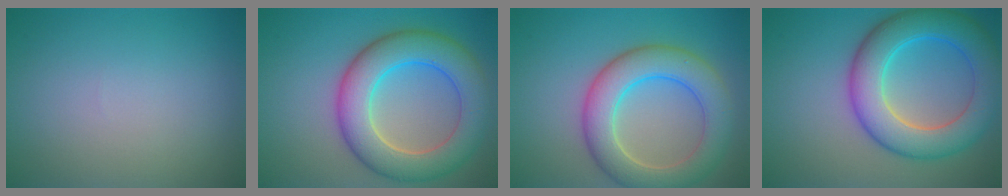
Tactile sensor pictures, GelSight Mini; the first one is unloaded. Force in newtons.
{"total": 8.6, "press": 8.5, "slide": 0.5}
{"total": 7.1, "press": 7.0, "slide": 0.5}
{"total": 8.4, "press": 8.3, "slide": 0.3}